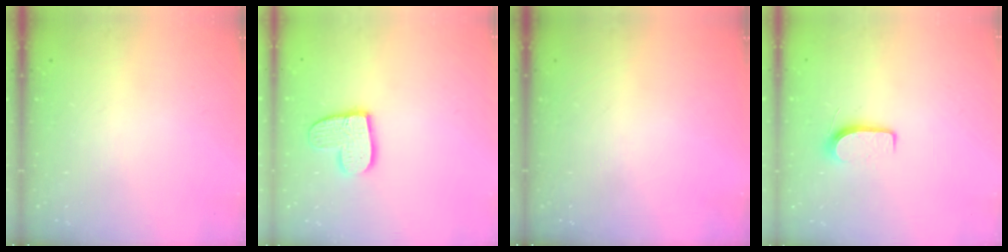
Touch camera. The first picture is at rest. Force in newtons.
{"total": 11.5, "press": 11.4, "slide": 0.9}
{"total": 0.0}
{"total": 6.1, "press": 6.1, "slide": 0.6}